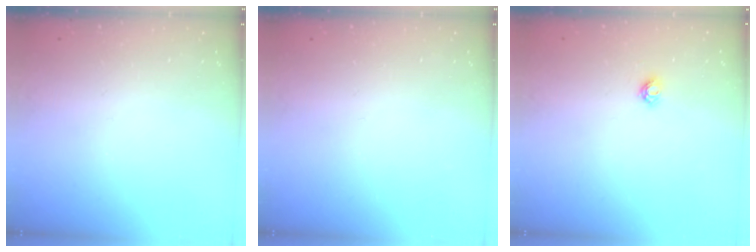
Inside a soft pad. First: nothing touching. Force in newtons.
{"total": 0.0}
{"total": 3.6, "press": 3.5, "slide": 0.3}